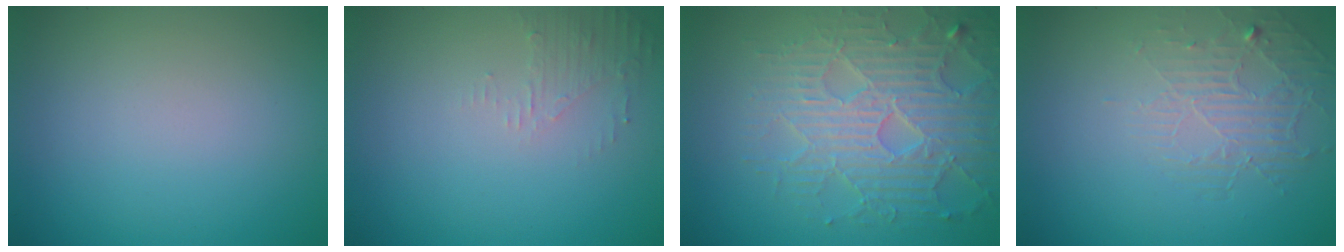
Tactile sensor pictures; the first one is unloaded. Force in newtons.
{"total": 1.6, "press": 1.5, "slide": 0.4}
{"total": 6.1, "press": 5.2, "slide": 3.1}
{"total": 2.0, "press": 1.1, "slide": 1.7}